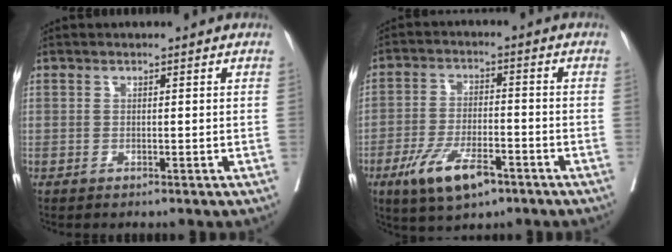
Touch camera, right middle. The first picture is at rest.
{"total": 9.5, "force": [-5.4, 3.3, 7.1], "torque": [-0.140, -0.011, -0.091]}